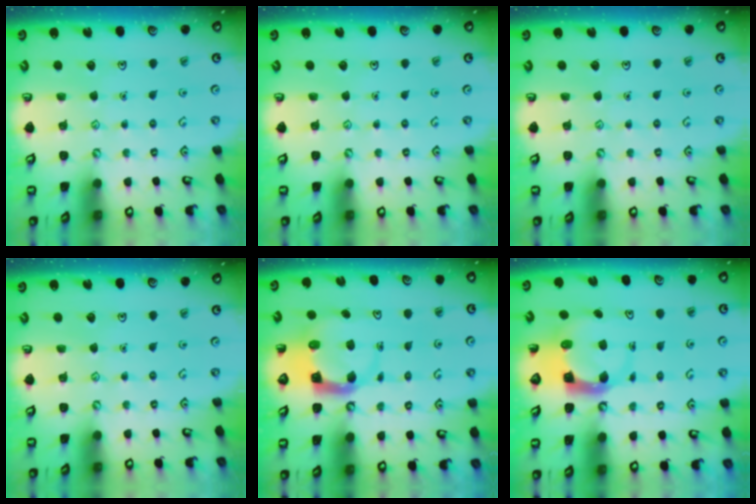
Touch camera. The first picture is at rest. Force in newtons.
{"total": 0.0}
{"total": 0.0}
{"total": 0.0}
{"total": 4.0, "press": 4.0, "slide": 0.6}
{"total": 3.8, "press": 3.8, "slide": 0.6}